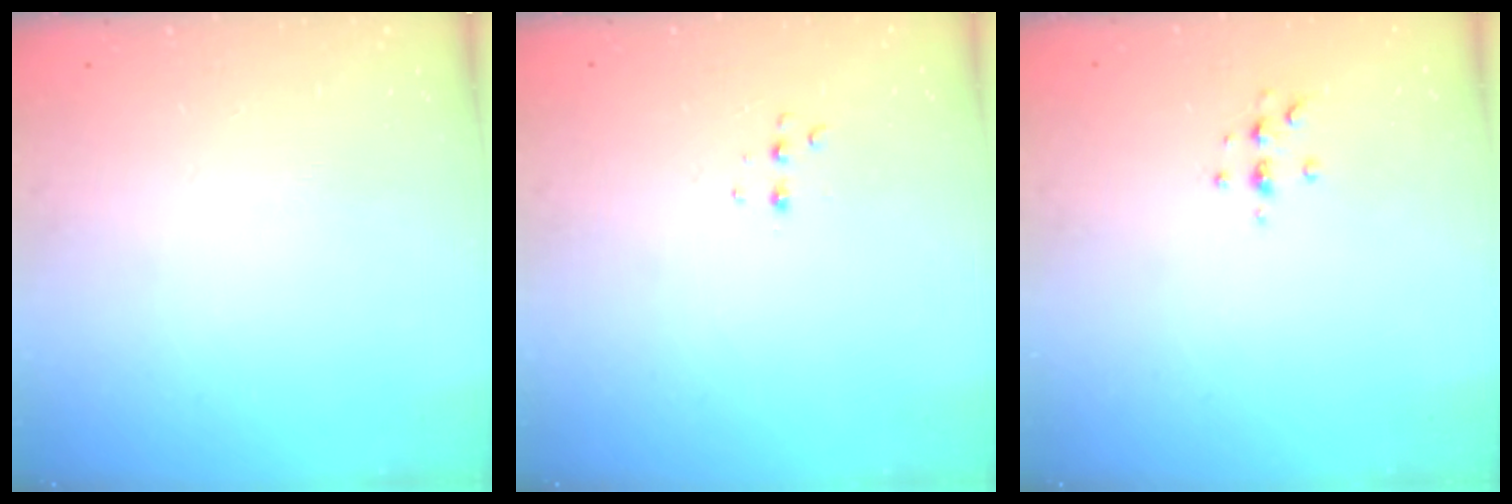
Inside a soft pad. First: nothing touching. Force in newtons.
{"total": 4.7, "press": 4.6, "slide": 0.8}
{"total": 3.3, "press": 3.2, "slide": 0.4}